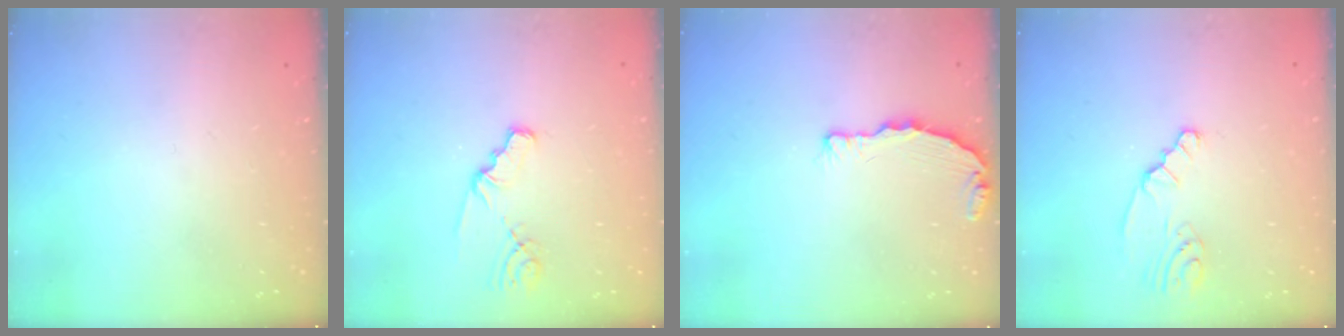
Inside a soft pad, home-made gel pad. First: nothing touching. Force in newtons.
{"total": 2.2, "press": 2.2, "slide": 0.4}
{"total": 4.8, "press": 4.8, "slide": 0.4}
{"total": 0.9, "press": 0.9, "slide": 0.2}